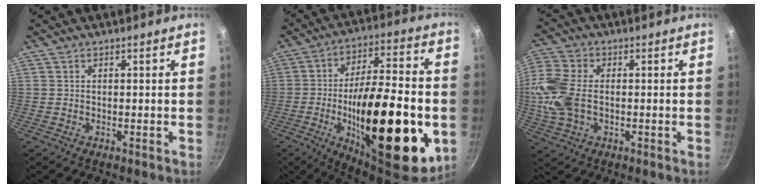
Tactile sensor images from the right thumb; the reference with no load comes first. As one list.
[{"total": 31.0, "force": [-7.2, 11.7, 27.8], "torque": [-0.396, 0.017, -0.103]}, {"total": 12.5, "force": [-0.7, 8.2, 9.4], "torque": [-0.205, 0.013, -0.023]}]